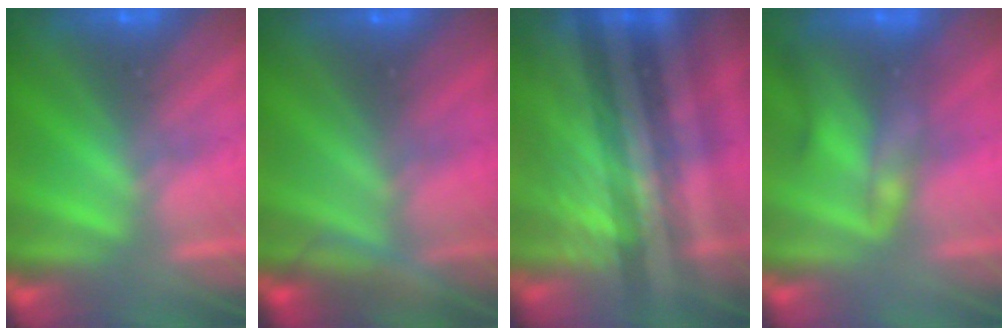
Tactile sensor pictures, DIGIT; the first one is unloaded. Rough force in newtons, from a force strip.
{"total": 6.1}
{"total": 3.3}
{"total": 2.1}